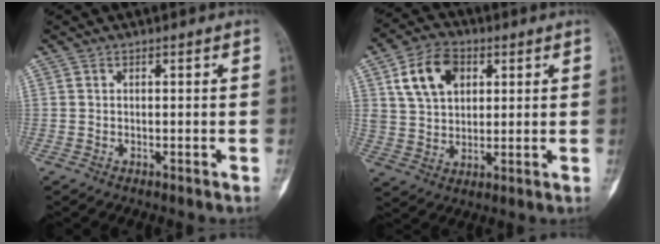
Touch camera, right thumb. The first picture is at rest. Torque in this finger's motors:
{"motor_torque": [-0.39, 0.68, 0.07, 0.06, 0.37]}